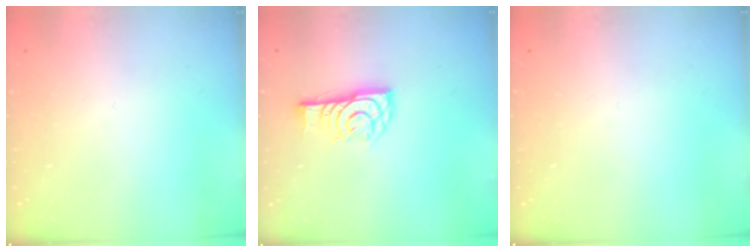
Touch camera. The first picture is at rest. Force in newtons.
{"total": 11.5, "press": 11.4, "slide": 0.5}
{"total": 0.0}